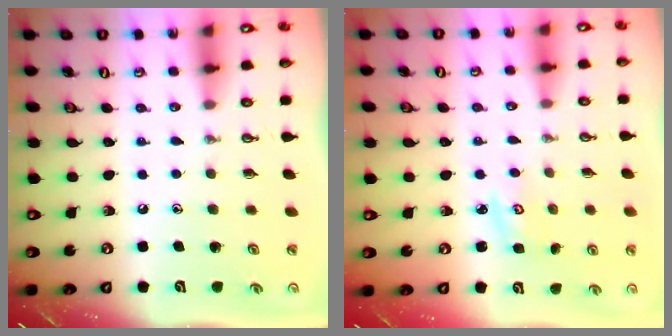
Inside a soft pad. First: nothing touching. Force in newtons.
{"total": 3.2, "press": 3.2, "slide": 0.4}